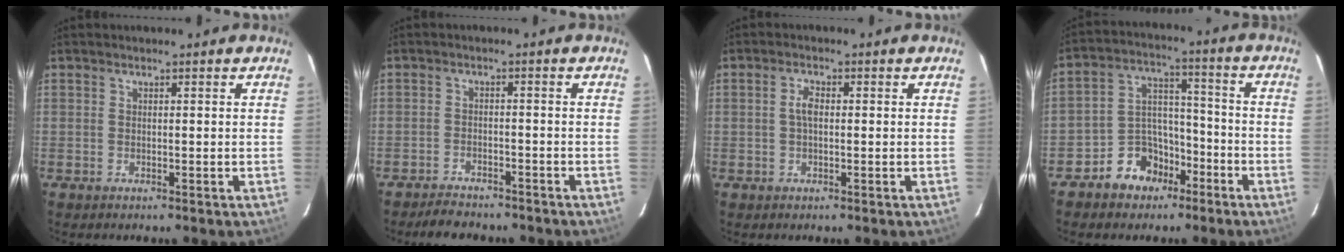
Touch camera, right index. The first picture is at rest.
{"total": 6.3, "force": [-5.6, 2.2, 1.9], "torque": [-0.055, -0.002, -0.082]}
{"total": 2.3, "force": [0.0, 1.1, 2.0], "torque": [-0.042, 0.006, 0.001]}
{"total": 9.5, "force": [-6.1, 6.7, 2.6], "torque": [-0.048, 0.042, -0.093]}